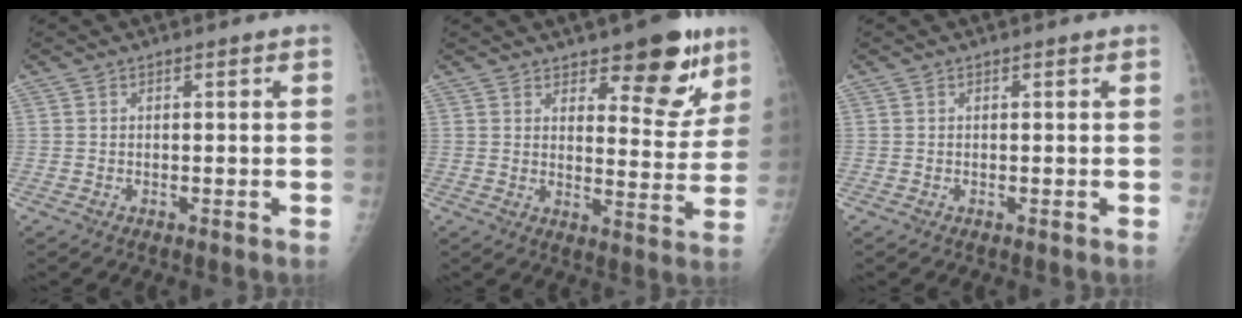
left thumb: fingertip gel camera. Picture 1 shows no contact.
{"total": 11.8, "force": [7.6, 4.8, 7.5], "torque": [-0.053, -0.048, 0.107]}
{"total": 0.0}